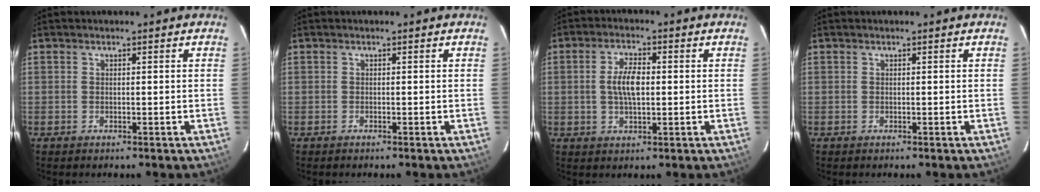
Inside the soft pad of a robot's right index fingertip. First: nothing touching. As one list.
[{"total": 0.0}, {"total": 5.7, "force": [0.1, 2.4, 5.1], "torque": [-0.099, 0.006, 0.004]}, {"total": 0.0}]